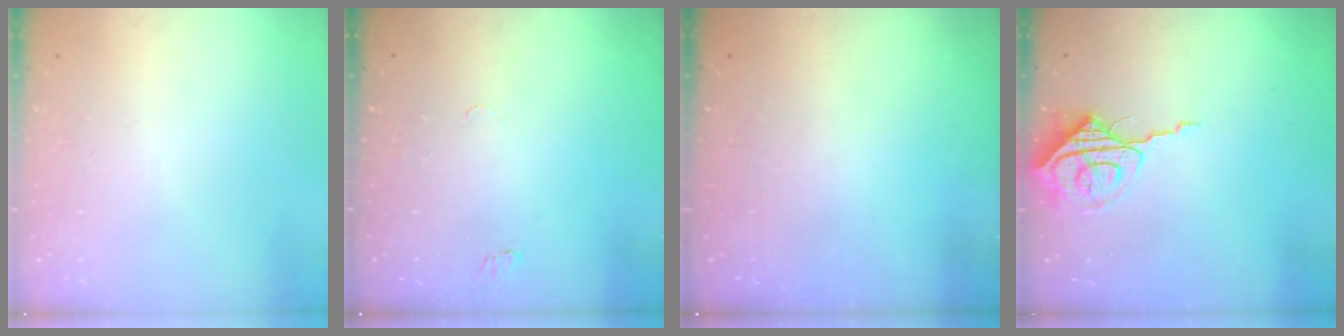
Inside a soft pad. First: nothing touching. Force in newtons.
{"total": 5.2, "press": 5.2, "slide": 0.5}
{"total": 0.0}
{"total": 10.0, "press": 10.0, "slide": 1.0}